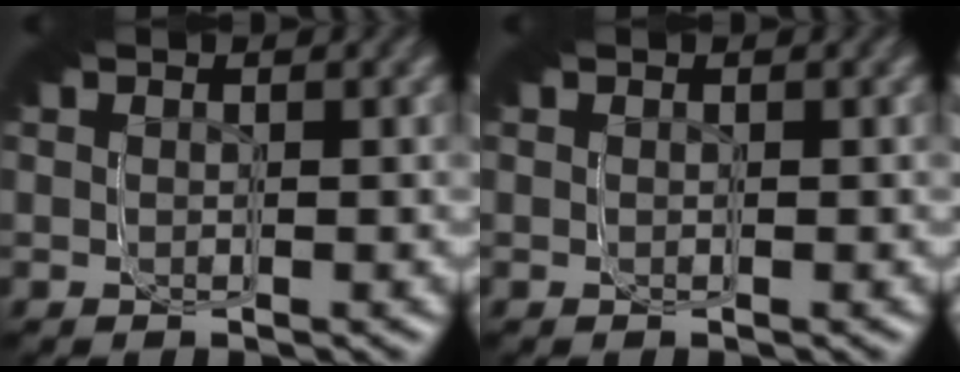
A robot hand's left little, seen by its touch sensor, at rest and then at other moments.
{"total": 0.0}